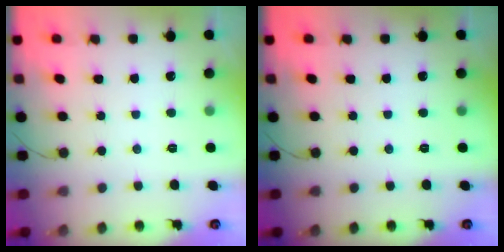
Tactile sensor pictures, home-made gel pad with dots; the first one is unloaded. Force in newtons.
{"total": 0.0}